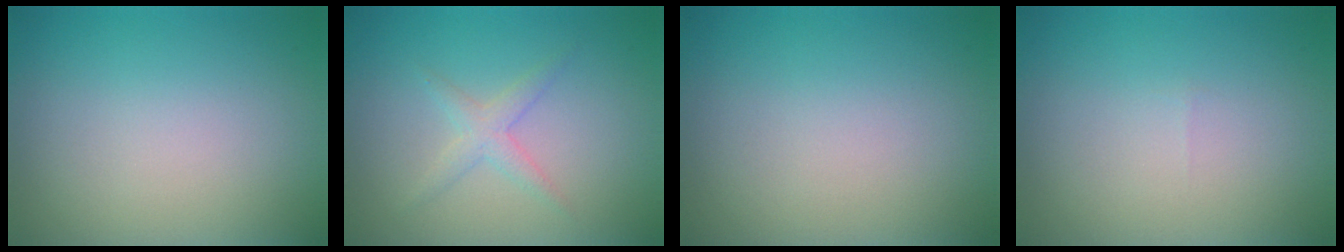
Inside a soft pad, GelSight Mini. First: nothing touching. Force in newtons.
{"total": 1.7, "press": 1.7, "slide": 0.1}
{"total": 0.0}
{"total": 0.0}